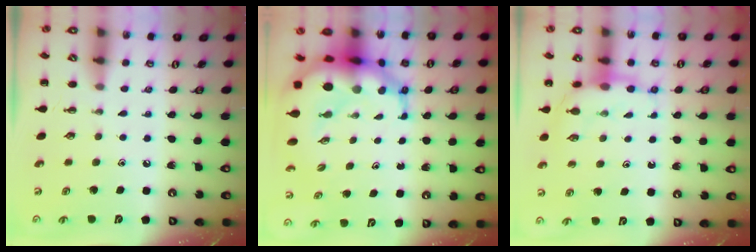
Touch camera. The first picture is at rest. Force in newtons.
{"total": 13.0, "press": 12.6, "slide": 3.1}
{"total": 7.7, "press": 7.6, "slide": 1.1}